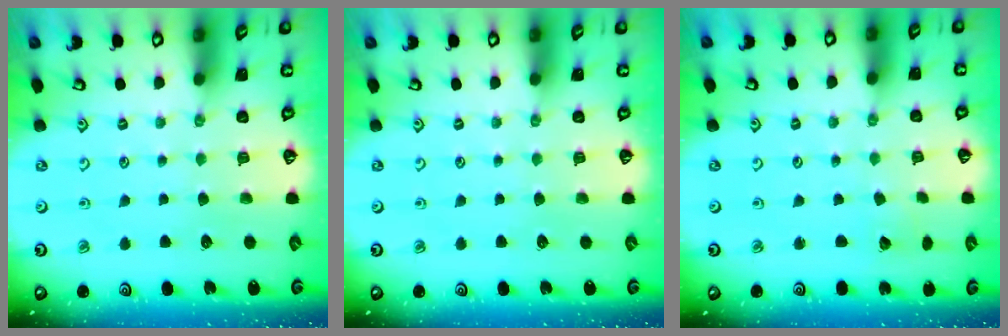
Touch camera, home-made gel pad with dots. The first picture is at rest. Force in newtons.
{"total": 0.0}
{"total": 2.7, "press": 2.7, "slide": 0.3}